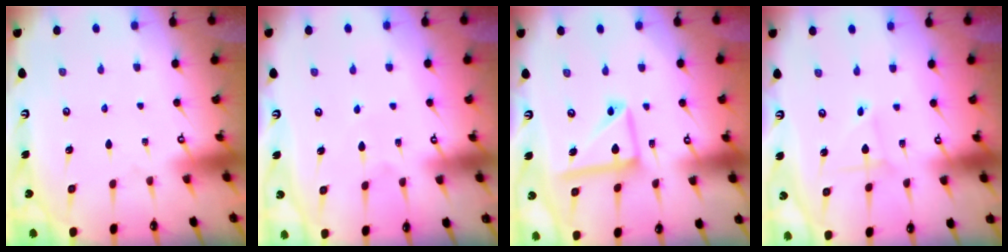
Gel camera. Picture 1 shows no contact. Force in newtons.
{"total": 4.4, "press": 4.4, "slide": 0.5}
{"total": 14.6, "press": 14.5, "slide": 1.5}
{"total": 1.4, "press": 1.4, "slide": 0.1}